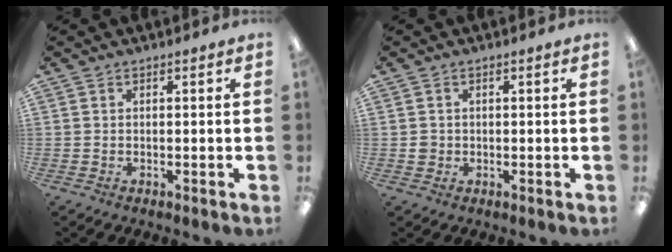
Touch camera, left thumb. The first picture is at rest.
{"total": 1.9, "force": [0.1, 1.8, 0.5], "torque": [-0.011, 0.005, 0.000]}